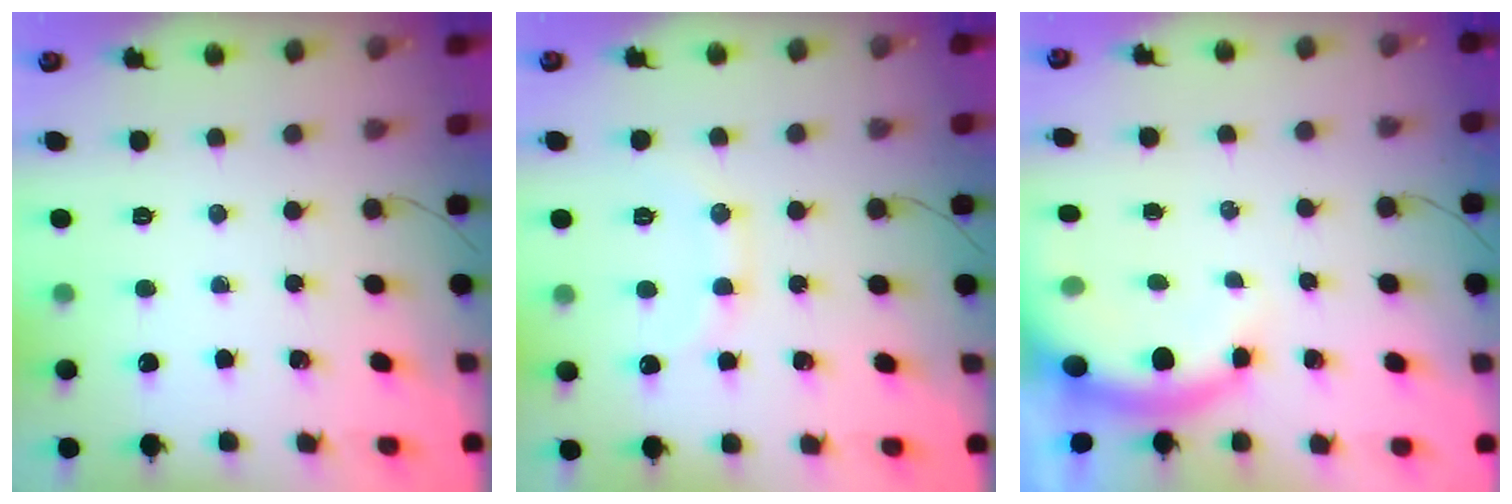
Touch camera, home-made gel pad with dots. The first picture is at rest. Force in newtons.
{"total": 8.8, "press": 8.7, "slide": 1.3}
{"total": 7.3, "press": 7.2, "slide": 0.7}